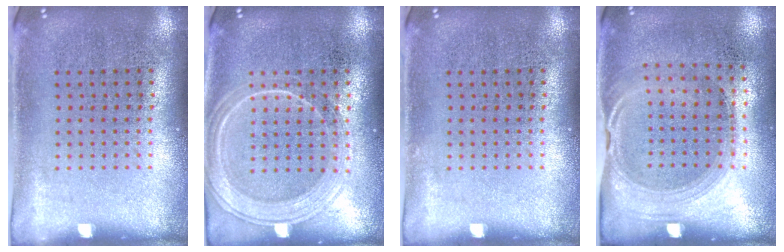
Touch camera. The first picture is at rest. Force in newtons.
{"total": 2.8, "press": 2.8, "slide": 0.5}
{"total": 0.0}
{"total": 1.5, "press": 1.2, "slide": 0.8}